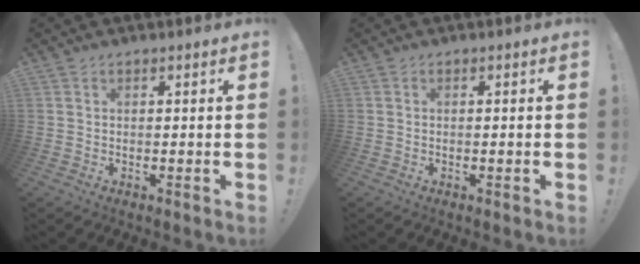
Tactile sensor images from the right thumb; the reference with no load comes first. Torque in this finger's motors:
{"motor_torque": [-0.06, -0.33, -0.13, 0.17, -0.03]}